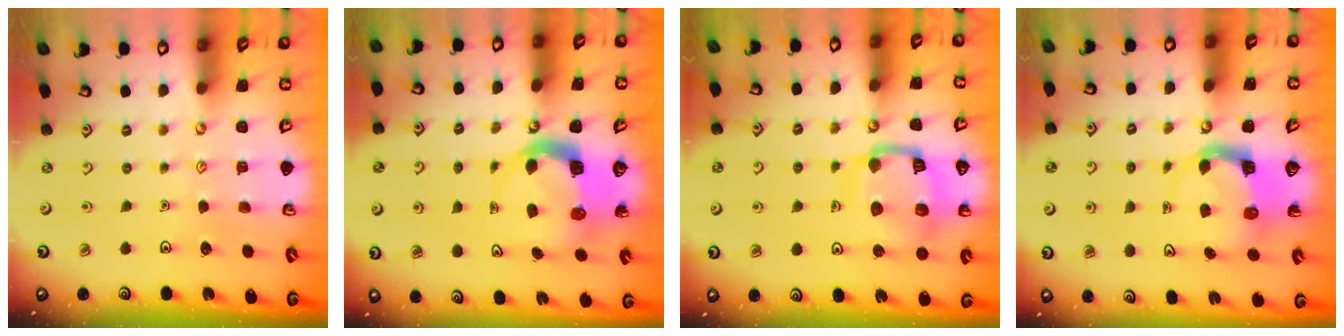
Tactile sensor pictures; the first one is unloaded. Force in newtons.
{"total": 5.6, "press": 5.5, "slide": 0.9}
{"total": 14.5, "press": 14.4, "slide": 1.6}
{"total": 3.6, "press": 3.5, "slide": 0.5}